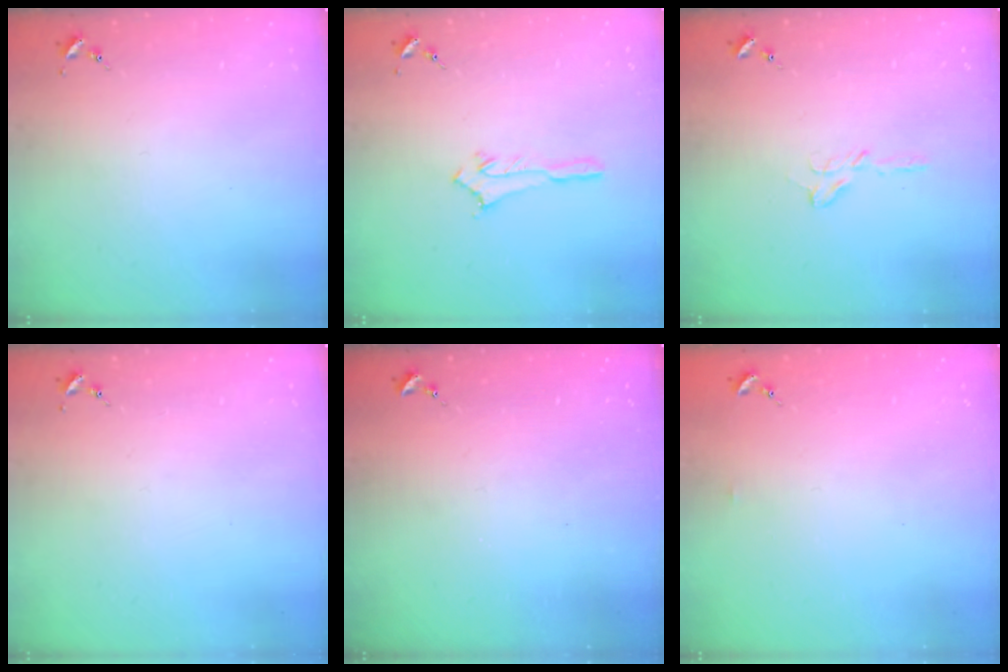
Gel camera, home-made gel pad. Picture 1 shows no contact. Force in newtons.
{"total": 2.9, "press": 2.9, "slide": 0.2}
{"total": 5.5, "press": 5.5, "slide": 0.5}
{"total": 0.0}
{"total": 0.0}
{"total": 3.2, "press": 3.2, "slide": 0.4}